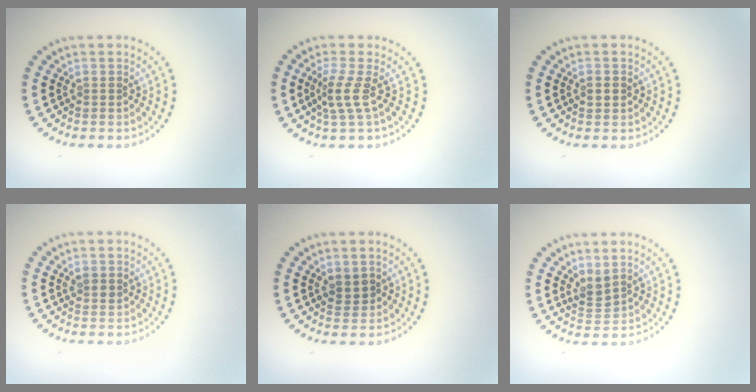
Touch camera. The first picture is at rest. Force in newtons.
{"total": 2.3, "press": 1.6, "slide": 1.7}
{"total": 1.0, "press": 1.0, "slide": 0.2}
{"total": 1.2, "press": 1.2, "slide": 0.2}
{"total": 1.2, "press": 1.1, "slide": 0.5}
{"total": 1.7, "press": 1.4, "slide": 0.9}